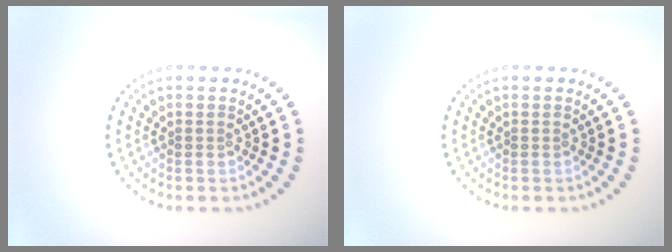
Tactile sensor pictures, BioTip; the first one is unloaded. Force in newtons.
{"total": 0.0}